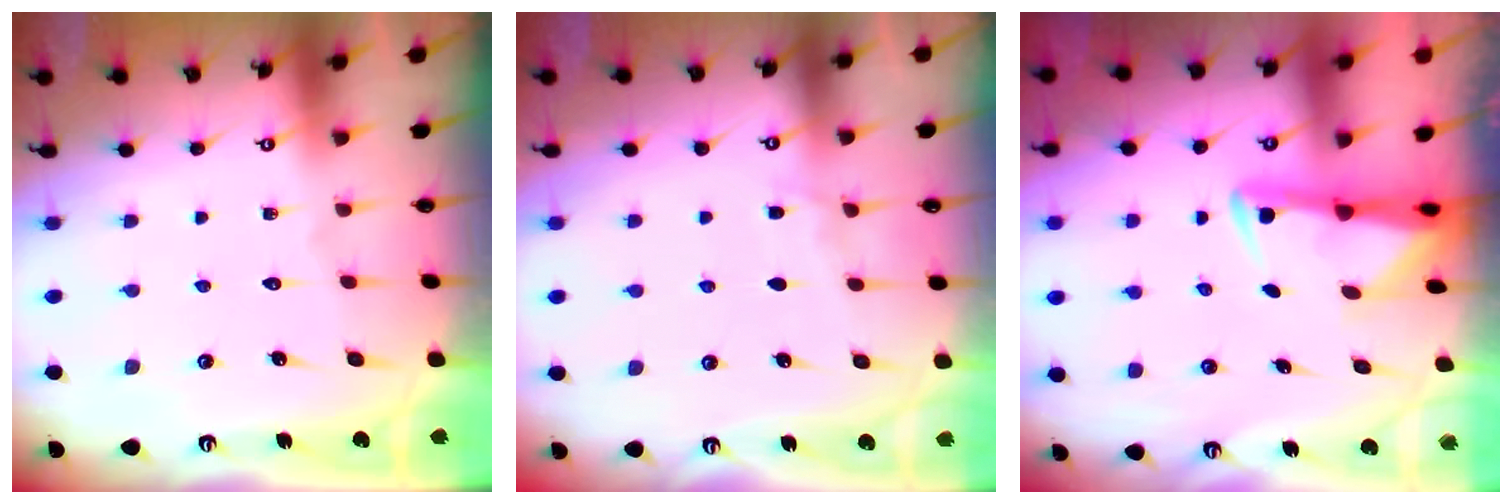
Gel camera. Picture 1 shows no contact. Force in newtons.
{"total": 4.6, "press": 4.6, "slide": 0.5}
{"total": 2.7, "press": 2.6, "slide": 0.5}